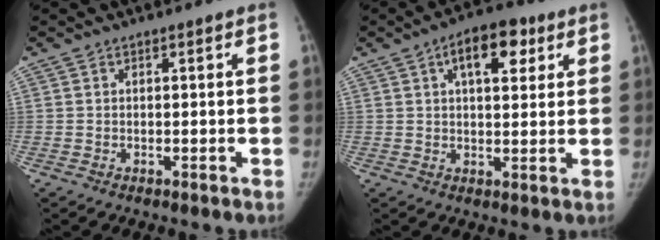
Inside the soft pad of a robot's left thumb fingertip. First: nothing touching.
{"total": 9.9, "force": [4.3, 5.0, 7.4], "torque": [-0.083, -0.001, 0.061]}